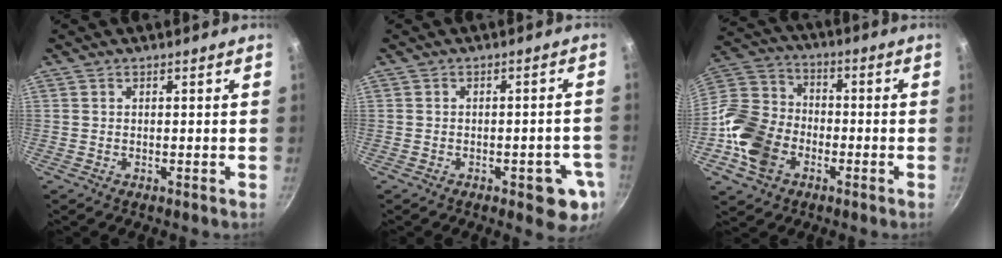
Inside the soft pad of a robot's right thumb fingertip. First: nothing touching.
{"total": 7.8, "force": [-2.9, 3.3, 6.5], "torque": [-0.046, 0.014, -0.032]}
{"total": 15.9, "force": [-5.5, 12.0, 8.7], "torque": [-0.161, 0.041, -0.120]}